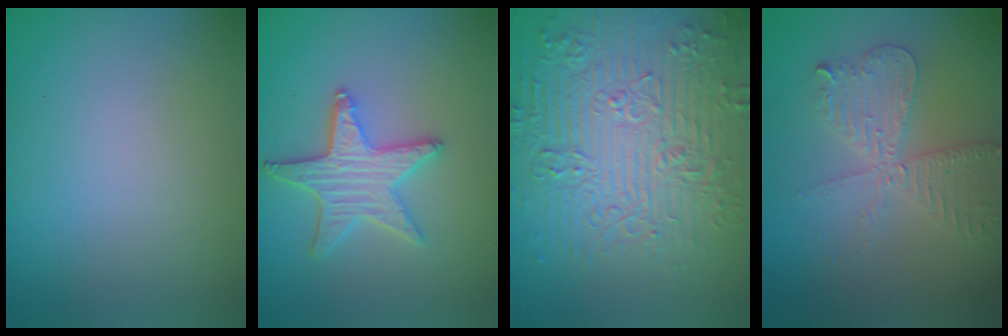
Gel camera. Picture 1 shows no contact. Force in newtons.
{"total": 4.2, "press": 3.8, "slide": 1.7}
{"total": 9.2, "press": 6.8, "slide": 6.2}
{"total": 4.0, "press": 3.4, "slide": 2.1}